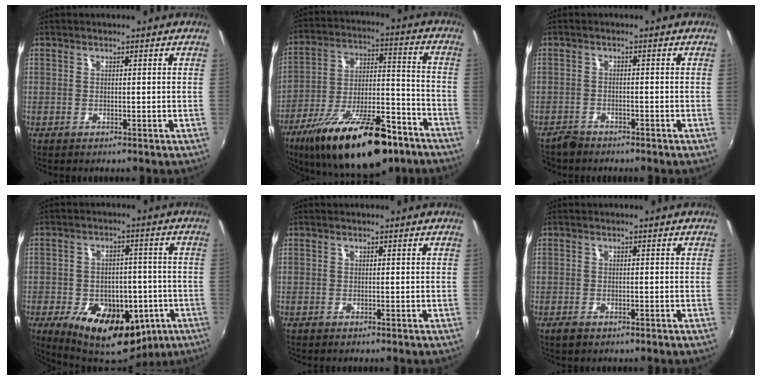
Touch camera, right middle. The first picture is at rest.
{"total": 25.1, "force": [-16.4, 9.3, 16.6], "torque": [-0.287, -0.019, -0.250]}
{"total": 2.6, "force": [-2.3, 1.1, 0.1], "torque": [-0.013, 0.001, -0.047]}
{"total": 19.1, "force": [-8.7, 11.6, 12.4], "torque": [-0.228, -0.013, -0.112]}
{"total": 0.0}
{"total": 2.1, "force": [-1.4, 1.1, 1.1], "torque": [-0.023, -0.006, -0.026]}